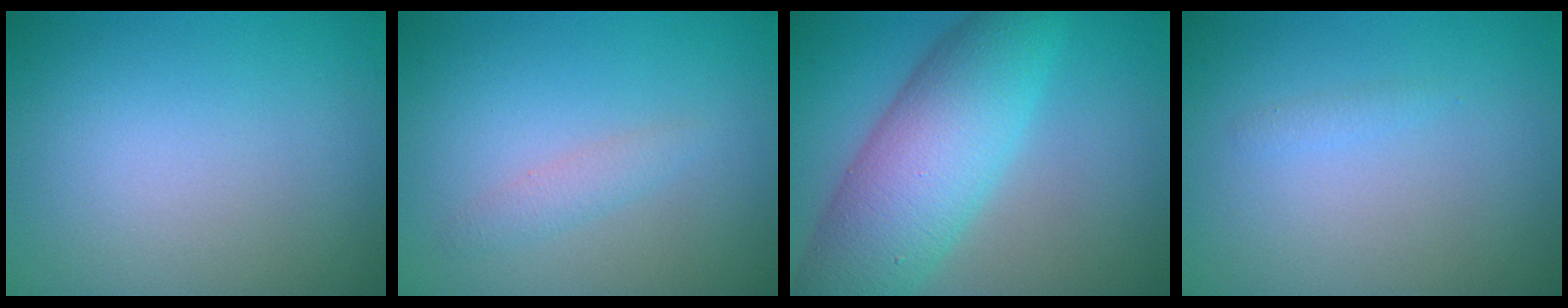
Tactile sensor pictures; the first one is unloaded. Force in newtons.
{"total": 1.2, "press": 1.2, "slide": 0.1}
{"total": 8.5, "press": 8.5, "slide": 0.2}
{"total": 0.6, "press": 0.6, "slide": 0.0}